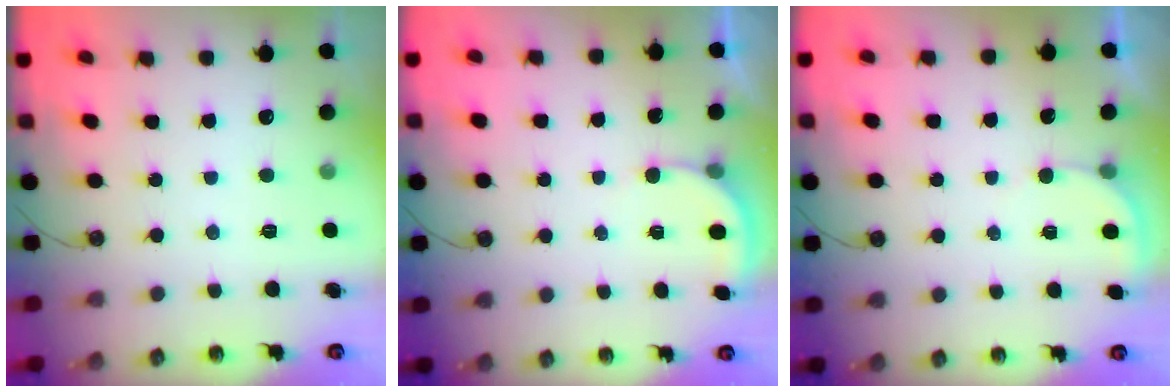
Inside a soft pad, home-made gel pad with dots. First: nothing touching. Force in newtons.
{"total": 2.7, "press": 2.7, "slide": 0.5}
{"total": 2.9, "press": 2.9, "slide": 0.2}